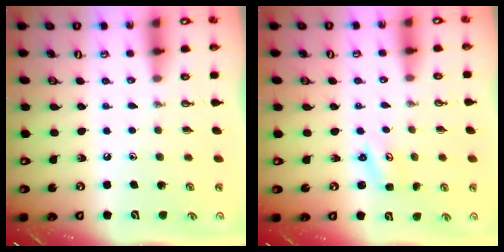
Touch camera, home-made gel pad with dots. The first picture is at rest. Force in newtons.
{"total": 1.7, "press": 1.7, "slide": 0.3}